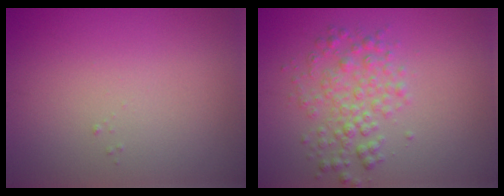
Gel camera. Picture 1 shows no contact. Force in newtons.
{"total": 3.2, "press": 3.2, "slide": 0.0}